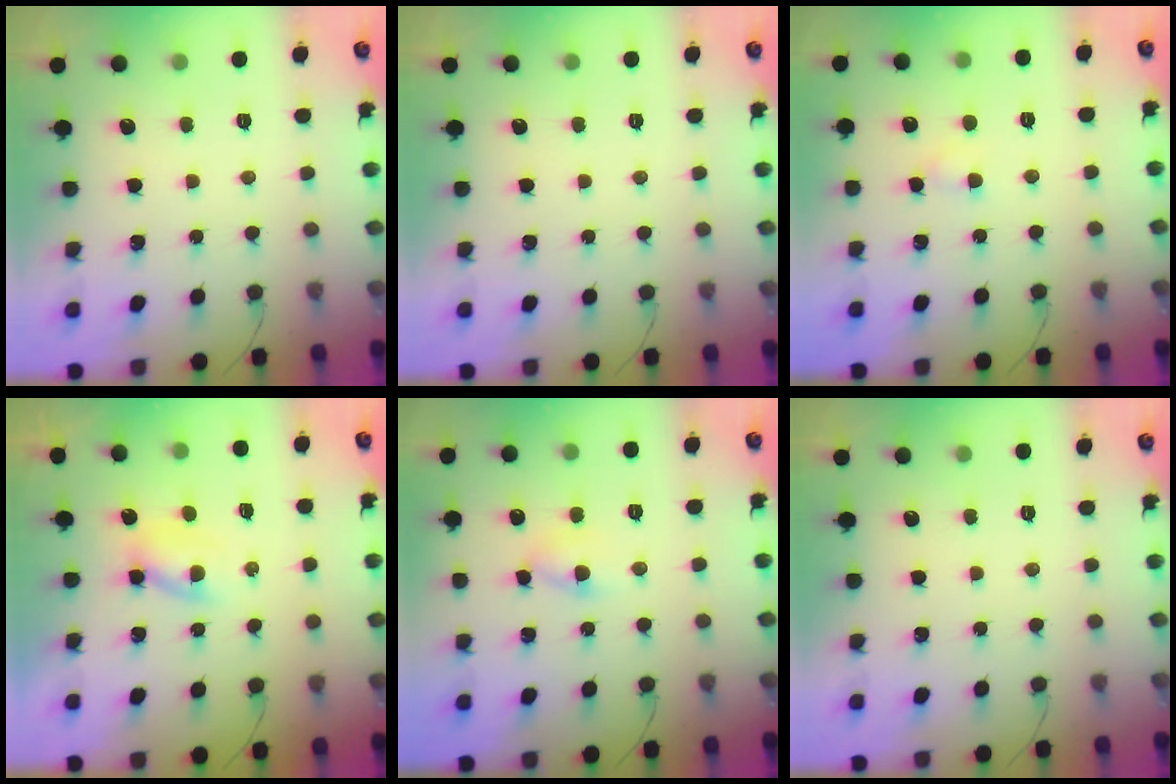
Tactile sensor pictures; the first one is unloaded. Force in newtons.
{"total": 0.0}
{"total": 1.8, "press": 1.6, "slide": 0.8}
{"total": 2.6, "press": 2.3, "slide": 1.2}
{"total": 4.8, "press": 4.7, "slide": 1.2}
{"total": 0.0}